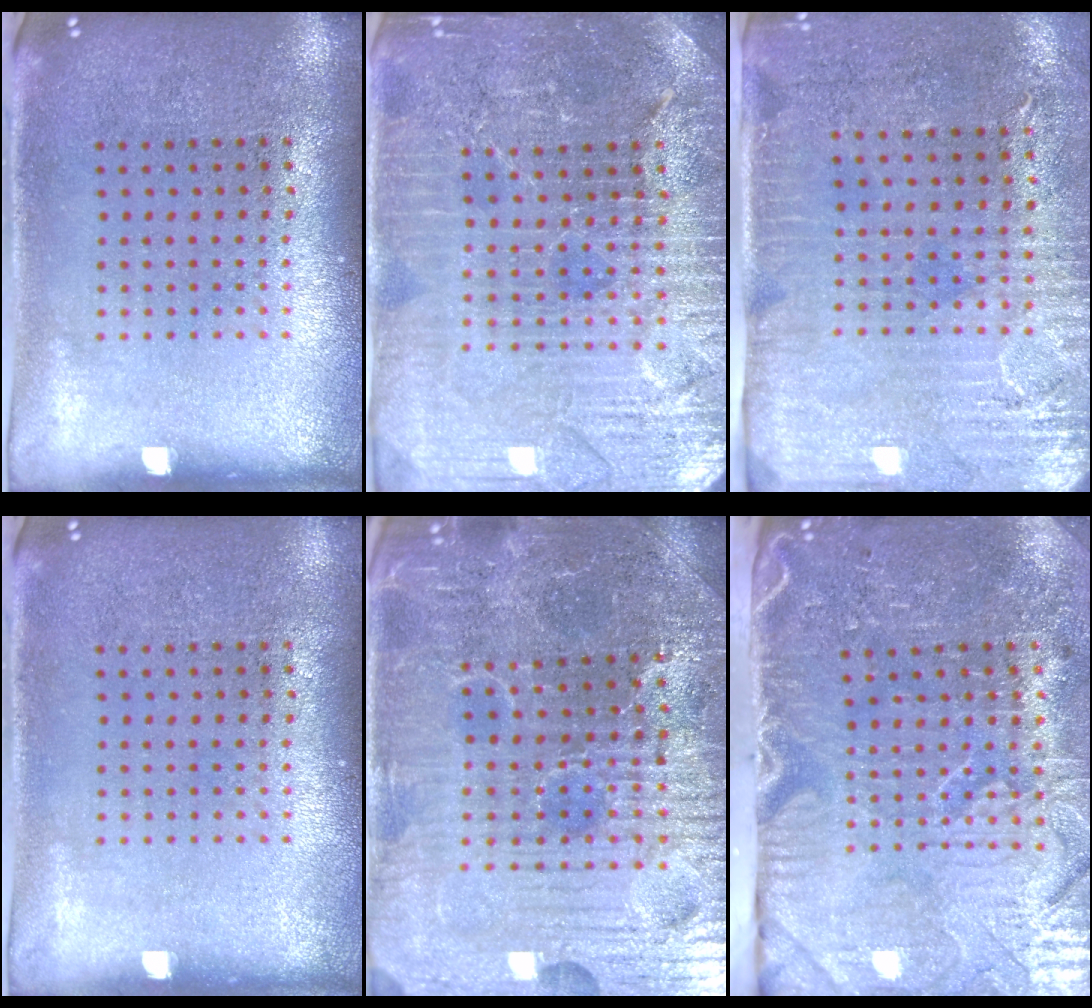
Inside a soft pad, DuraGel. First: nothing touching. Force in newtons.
{"total": 4.5, "press": 4.2, "slide": 1.5}
{"total": 3.1, "press": 2.6, "slide": 1.6}
{"total": 0.0}
{"total": 5.5, "press": 5.2, "slide": 1.5}
{"total": 5.3, "press": 4.4, "slide": 2.9}